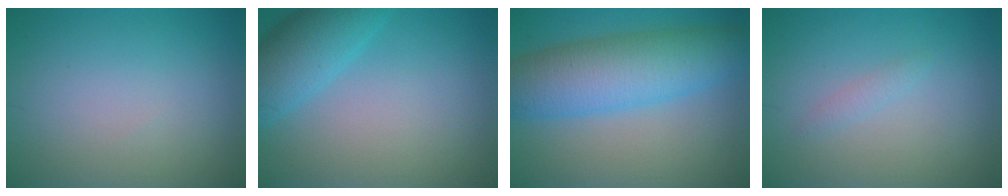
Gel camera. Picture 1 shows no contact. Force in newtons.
{"total": 5.1, "press": 5.1, "slide": 0.2}
{"total": 8.6, "press": 8.6, "slide": 0.2}
{"total": 0.9, "press": 0.8, "slide": 0.1}